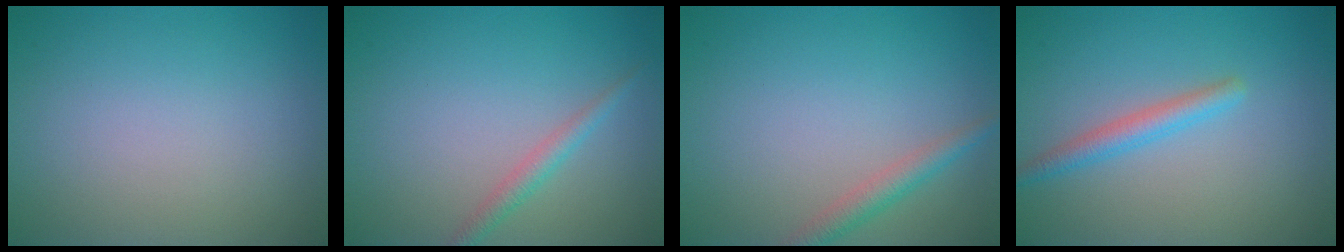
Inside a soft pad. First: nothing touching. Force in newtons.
{"total": 1.6, "press": 1.6, "slide": 0.0}
{"total": 2.2, "press": 2.2, "slide": 0.0}
{"total": 2.1, "press": 2.1, "slide": 0.1}